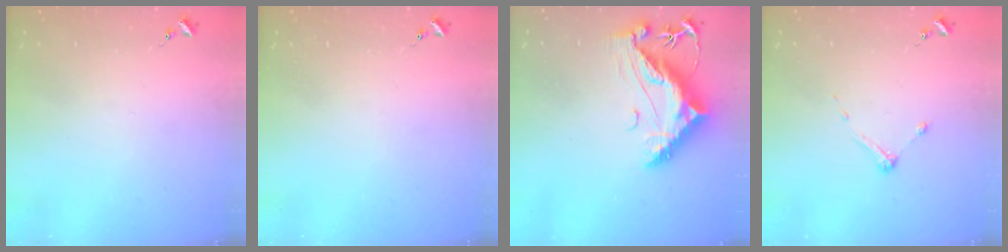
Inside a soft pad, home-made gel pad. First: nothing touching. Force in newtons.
{"total": 0.0}
{"total": 13.0, "press": 12.9, "slide": 1.6}
{"total": 3.9, "press": 3.8, "slide": 0.4}